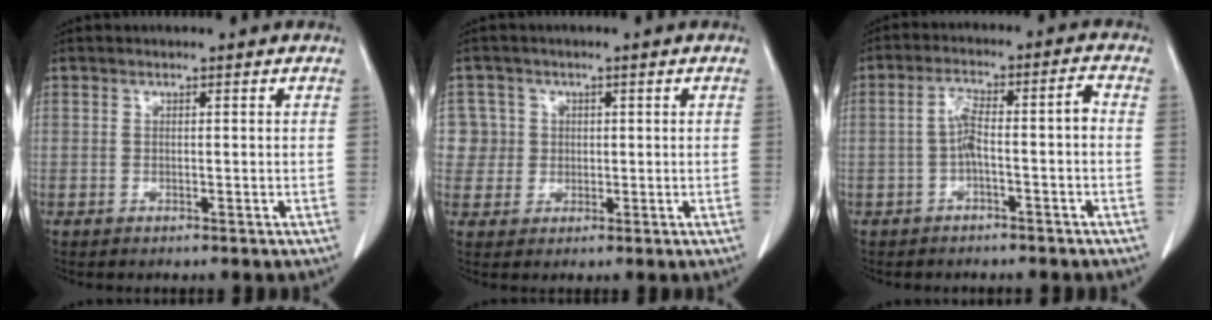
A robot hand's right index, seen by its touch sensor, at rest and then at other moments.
{"total": 4.4, "force": [0.7, 4.4, -0.3], "torque": [0.024, 0.013, 0.015]}
{"total": 5.7, "force": [-1.4, 0.9, 5.5], "torque": [-0.105, 0.029, -0.023]}